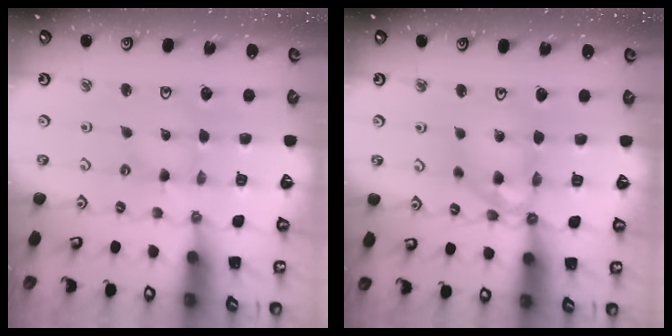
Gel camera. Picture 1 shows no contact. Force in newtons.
{"total": 11.9, "press": 11.6, "slide": 2.6}